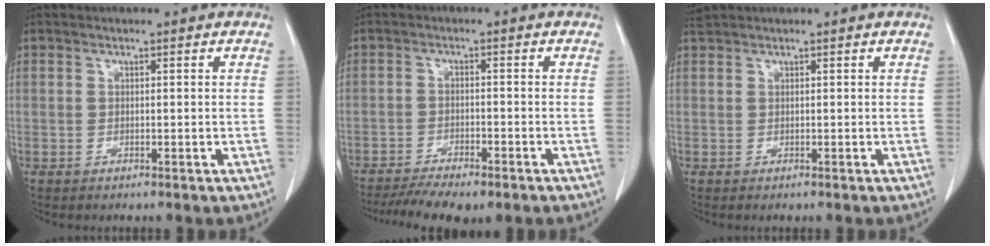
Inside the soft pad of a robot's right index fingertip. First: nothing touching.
{"total": 9.2, "force": [-7.3, 2.2, 5.2], "torque": [-0.080, -0.007, -0.109]}
{"total": 0.8, "force": [0.8, -0.1, 0.2], "torque": [-0.011, 0.017, 0.022]}